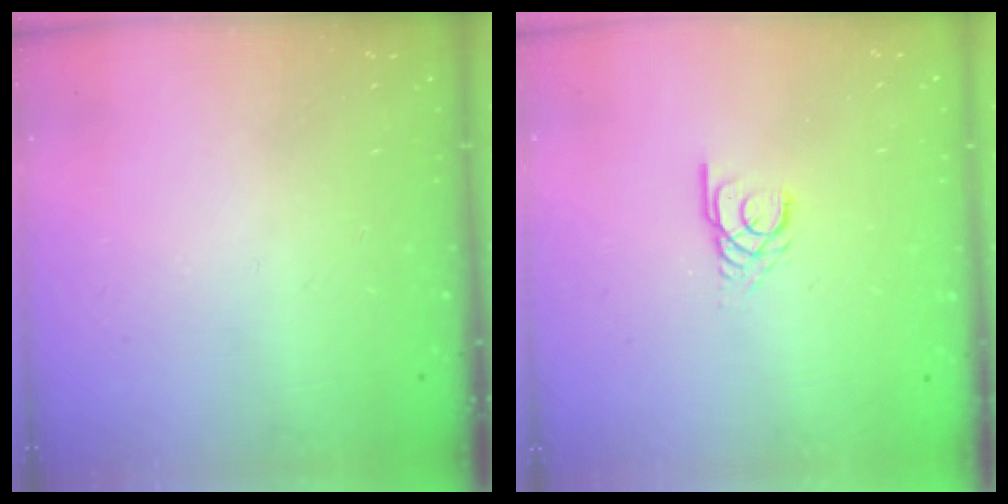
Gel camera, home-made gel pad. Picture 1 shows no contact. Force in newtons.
{"total": 2.2, "press": 2.2, "slide": 0.2}